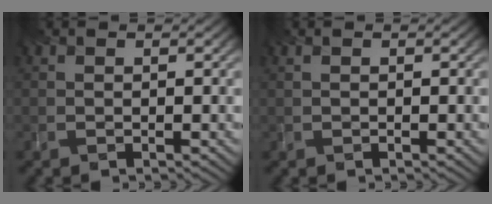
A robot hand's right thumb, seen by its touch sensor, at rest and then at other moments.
{"total": 0.0}